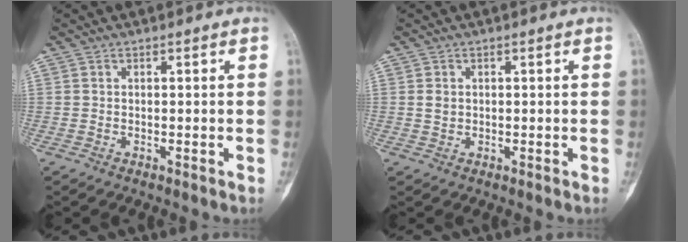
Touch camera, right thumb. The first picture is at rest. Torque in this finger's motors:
{"motor_torque": [0.58, 0.42, 0.40, -0.12, 0.03]}